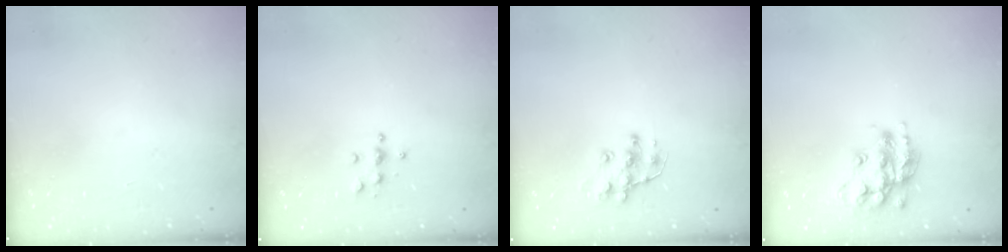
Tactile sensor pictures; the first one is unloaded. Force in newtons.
{"total": 3.8, "press": 3.8, "slide": 0.4}
{"total": 10.2, "press": 10.2, "slide": 0.8}
{"total": 16.1, "press": 16.1, "slide": 1.0}